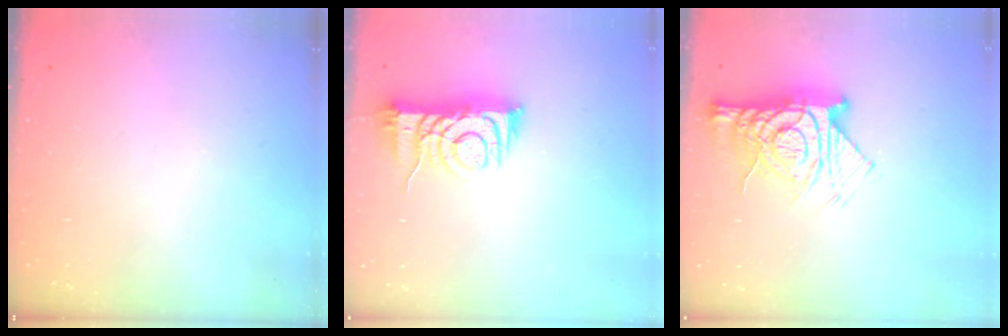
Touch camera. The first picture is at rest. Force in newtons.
{"total": 8.0, "press": 7.9, "slide": 1.3}
{"total": 12.2, "press": 12.1, "slide": 1.4}